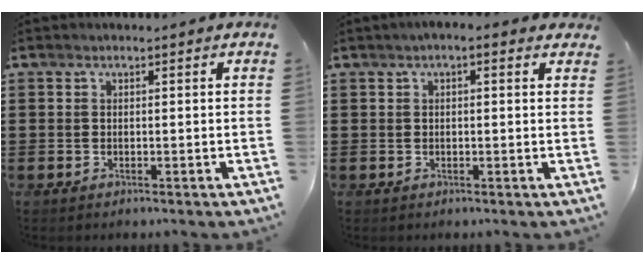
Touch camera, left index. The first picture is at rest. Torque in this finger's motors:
{"motor_torque": [-0.19, 0.41, -0.39, 0.00]}